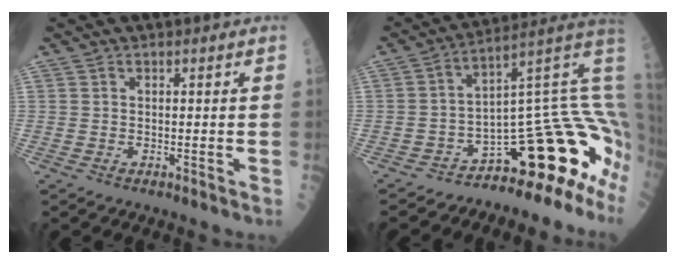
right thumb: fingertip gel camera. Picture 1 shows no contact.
{"total": 13.3, "force": [-5.5, 4.1, 11.4], "torque": [-0.085, 0.127, -0.077]}